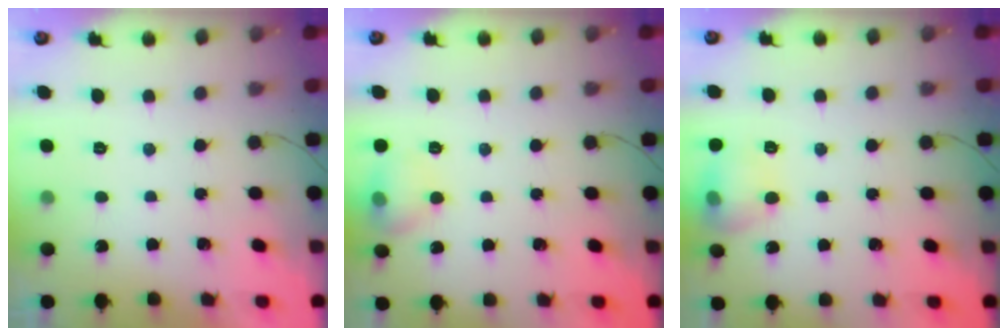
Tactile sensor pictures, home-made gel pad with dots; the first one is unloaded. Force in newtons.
{"total": 7.5, "press": 7.4, "slide": 1.1}
{"total": 10.3, "press": 10.2, "slide": 1.2}